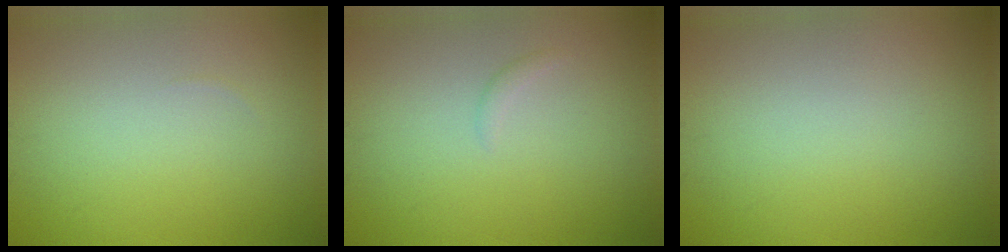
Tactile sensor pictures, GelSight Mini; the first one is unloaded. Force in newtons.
{"total": 0.5, "press": 0.5, "slide": 0.1}
{"total": 0.0}